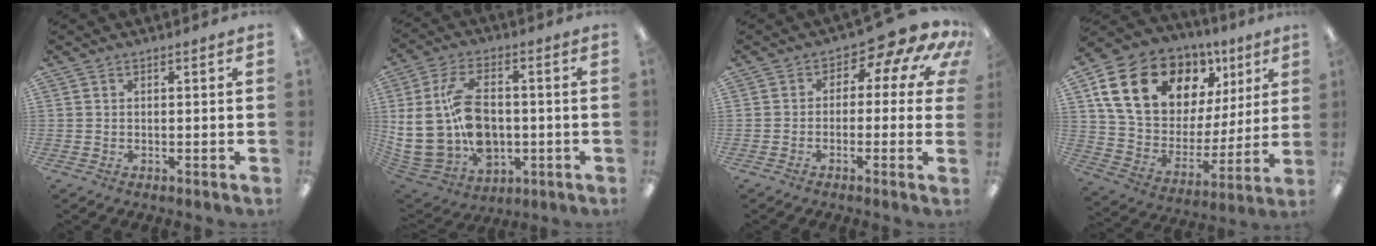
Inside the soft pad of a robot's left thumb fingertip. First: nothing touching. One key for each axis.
{"total": 18.4, "fx": 0.2, "fy": 12.7, "fz": 13.4, "tx": -0.284, "ty": -0.005, "tz": 0.011}
{"total": 7.7, "fx": 2.8, "fy": 4.1, "fz": 5.8, "tx": -0.076, "ty": -0.024, "tz": 0.045}
{"total": 20.4, "fx": 11.2, "fy": 13.0, "fz": 11.1, "tx": -0.194, "ty": -0.050, "tz": 0.210}